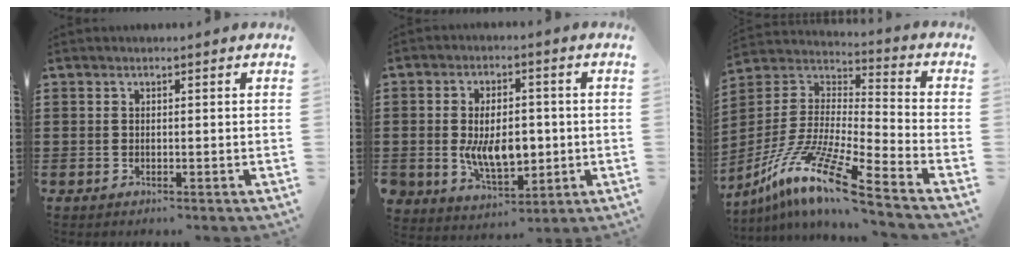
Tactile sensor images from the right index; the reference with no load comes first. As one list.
[{"total": 9.0, "force": [-0.7, 5.5, 7.1], "torque": [-0.124, -0.004, -0.014]}, {"total": 13.4, "force": [-10.2, 0.7, 8.6], "torque": [-0.189, -0.004, -0.203]}]